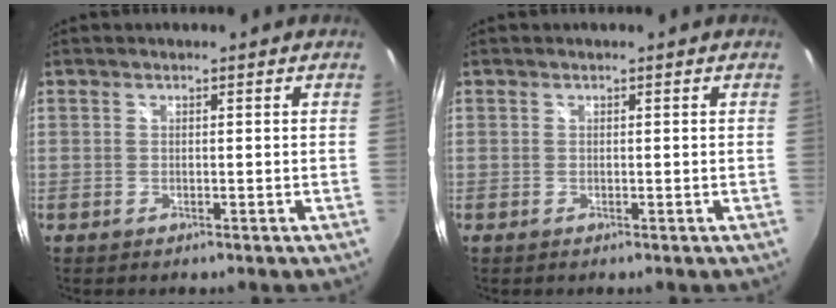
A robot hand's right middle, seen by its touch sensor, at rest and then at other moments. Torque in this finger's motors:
{"motor_torque": [-0.01, -0.01, 0.00, 0.00]}